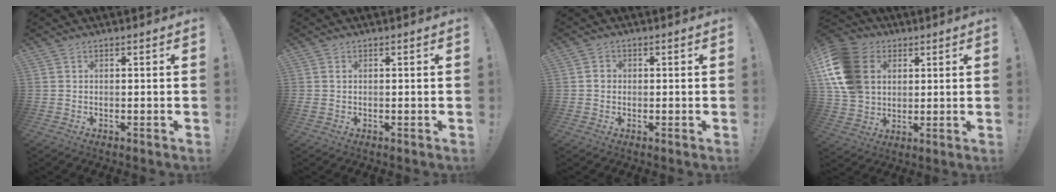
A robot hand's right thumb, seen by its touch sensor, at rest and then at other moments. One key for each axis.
{"total": 0.7, "fx": 0.3, "fy": 0.4, "fz": 0.5, "tx": -0.012, "ty": 0.003, "tz": 0.005}
{"total": 2.0, "fx": -0.3, "fy": 1.7, "fz": 0.9, "tx": -0.010, "ty": 0.004, "tz": -0.006}
{"total": 18.9, "fx": 4.9, "fy": 14.7, "fz": 10.9, "tx": -0.208, "ty": -0.005, "tz": 0.099}